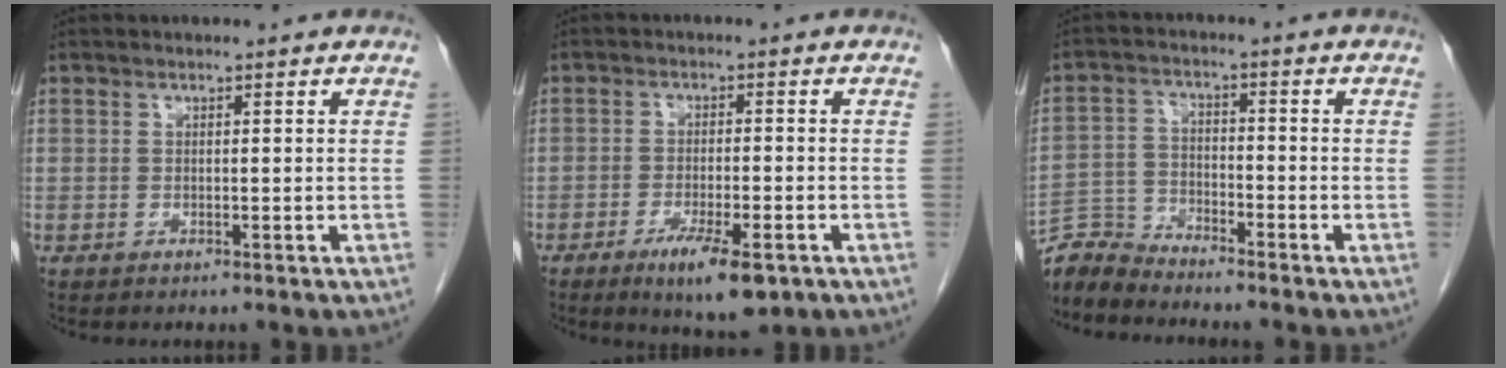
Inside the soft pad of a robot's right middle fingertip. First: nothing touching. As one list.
[{"total": 7.6, "force": [-4.2, 1.5, 6.1], "torque": [-0.105, -0.016, -0.060]}, {"total": 5.5, "force": [-5.5, 0.0, -0.6], "torque": [0.007, -0.005, -0.106]}]